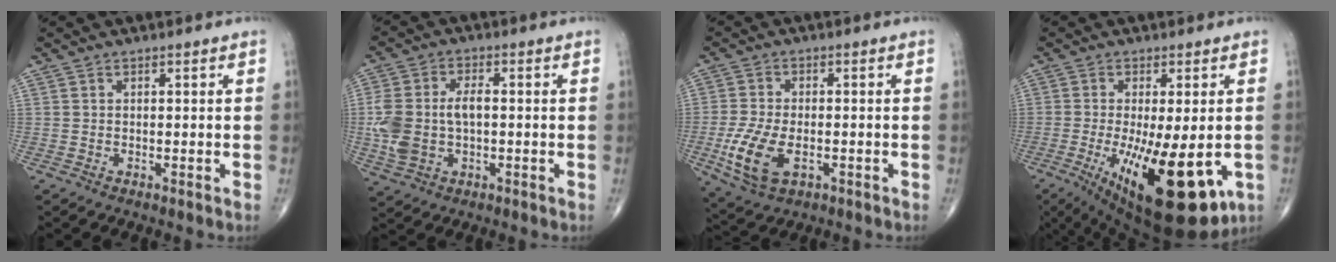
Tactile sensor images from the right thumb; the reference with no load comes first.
{"total": 10.2, "force": [-0.5, 6.0, 8.2], "torque": [-0.182, 0.016, -0.006]}
{"total": 10.1, "force": [-2.9, 5.4, 8.1], "torque": [-0.172, -0.001, -0.046]}
{"total": 19.1, "force": [-5.3, 6.4, 17.2], "torque": [-0.262, -0.033, -0.062]}